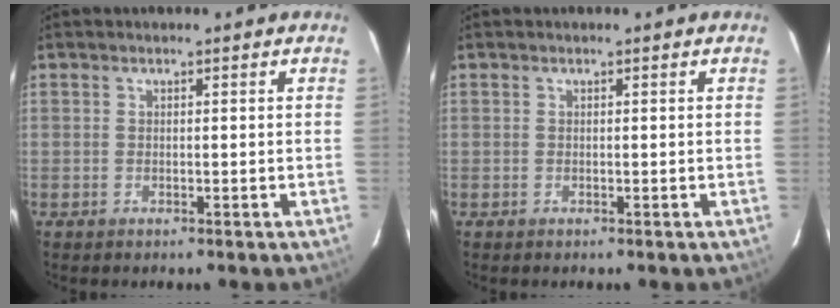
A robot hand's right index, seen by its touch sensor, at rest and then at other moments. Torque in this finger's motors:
{"motor_torque": [0.00, 0.00, 0.00, 0.00]}